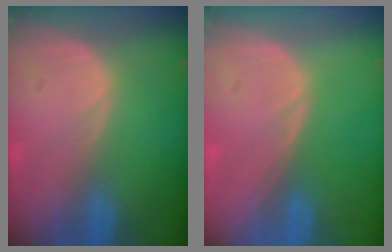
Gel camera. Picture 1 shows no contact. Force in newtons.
{"total": 0.0}